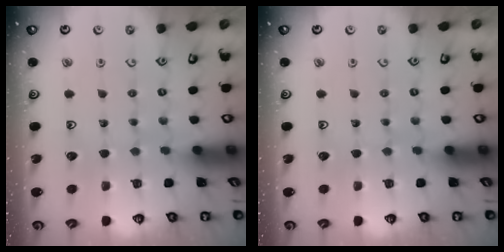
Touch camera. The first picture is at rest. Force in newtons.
{"total": 0.0}